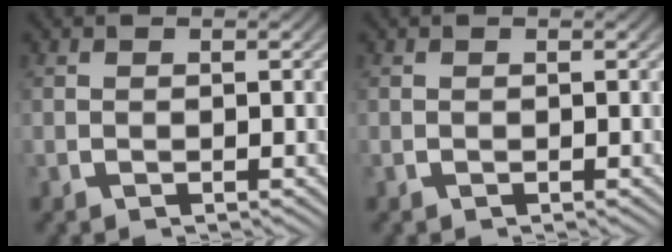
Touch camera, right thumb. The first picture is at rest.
{"total": 0.0}